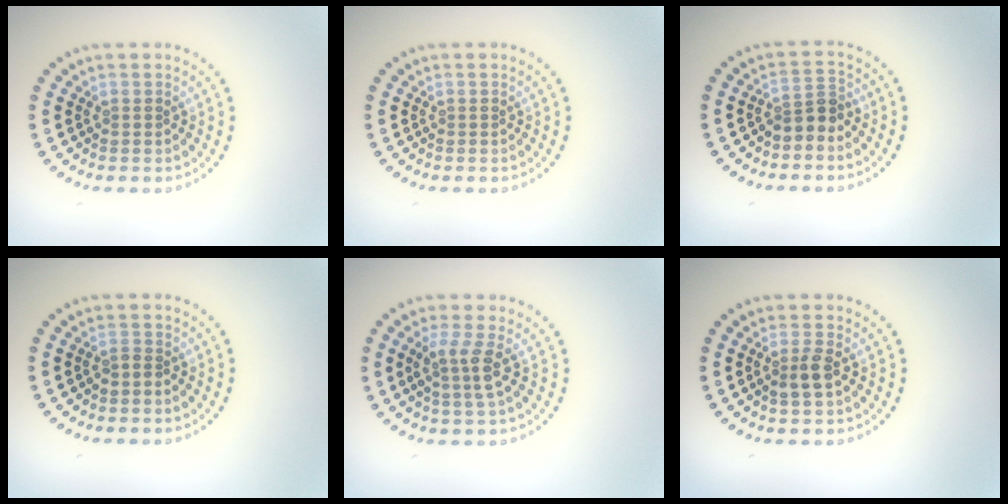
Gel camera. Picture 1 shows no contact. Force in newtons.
{"total": 0.0}
{"total": 2.3, "press": 1.9, "slide": 1.4}
{"total": 0.7, "press": 0.4, "slide": 0.6}
{"total": 2.6, "press": 2.1, "slide": 1.5}
{"total": 2.0, "press": 1.9, "slide": 0.7}